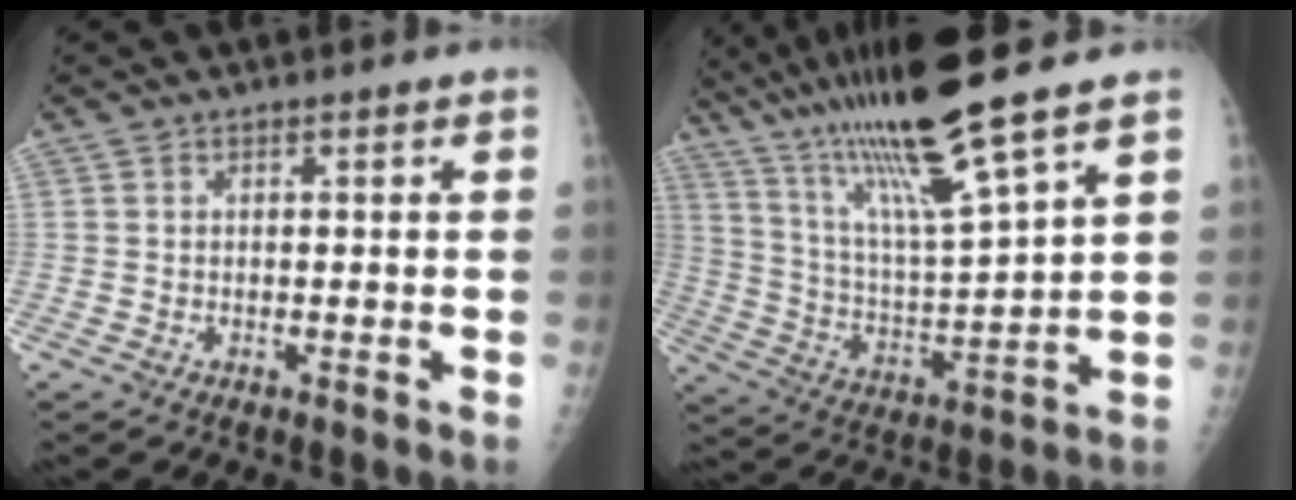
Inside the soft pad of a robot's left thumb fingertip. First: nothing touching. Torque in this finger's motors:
{"motor_torque": [1.05, -0.31, 1.36, -1.41, 0.30]}